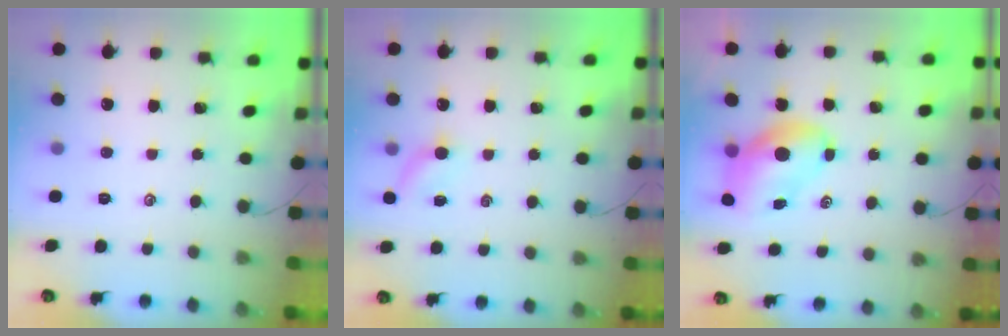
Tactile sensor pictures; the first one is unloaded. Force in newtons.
{"total": 5.3, "press": 5.2, "slide": 1.1}
{"total": 7.6, "press": 7.5, "slide": 1.3}